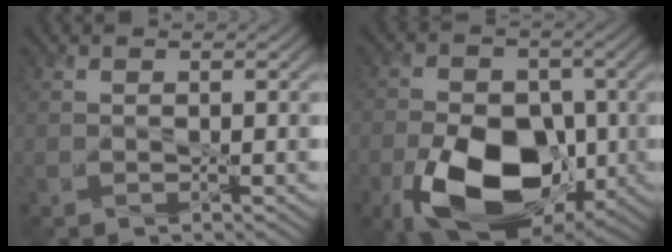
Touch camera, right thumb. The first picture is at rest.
{"total": 15.6, "force": [-6.2, 9.1, 11.1], "torque": [-0.195, -0.032, -0.116]}